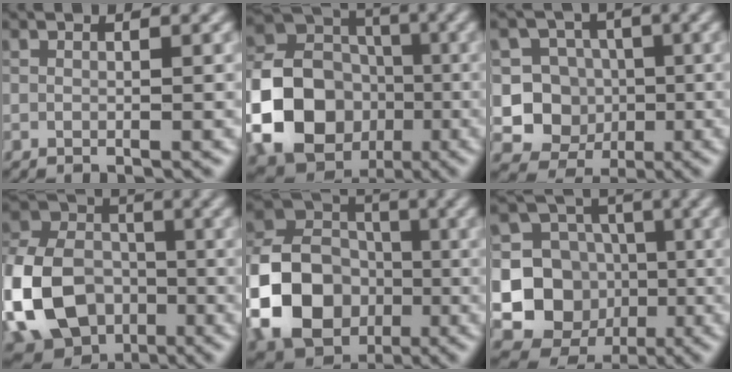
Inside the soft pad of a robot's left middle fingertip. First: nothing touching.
{"total": 20.7, "force": [-5.5, 18.5, 7.5], "torque": [-0.177, -0.042, -0.125]}
{"total": 6.8, "force": [-1.0, 6.4, 1.9], "torque": [-0.006, 0.008, -0.042]}
{"total": 12.5, "force": [-4.0, 9.4, 7.2], "torque": [-0.169, -0.021, -0.080]}
{"total": 13.3, "force": [-3.7, 10.6, 7.2], "torque": [-0.156, -0.022, -0.081]}
{"total": 9.9, "force": [-2.1, 9.2, 3.0], "torque": [-0.043, -0.004, -0.053]}